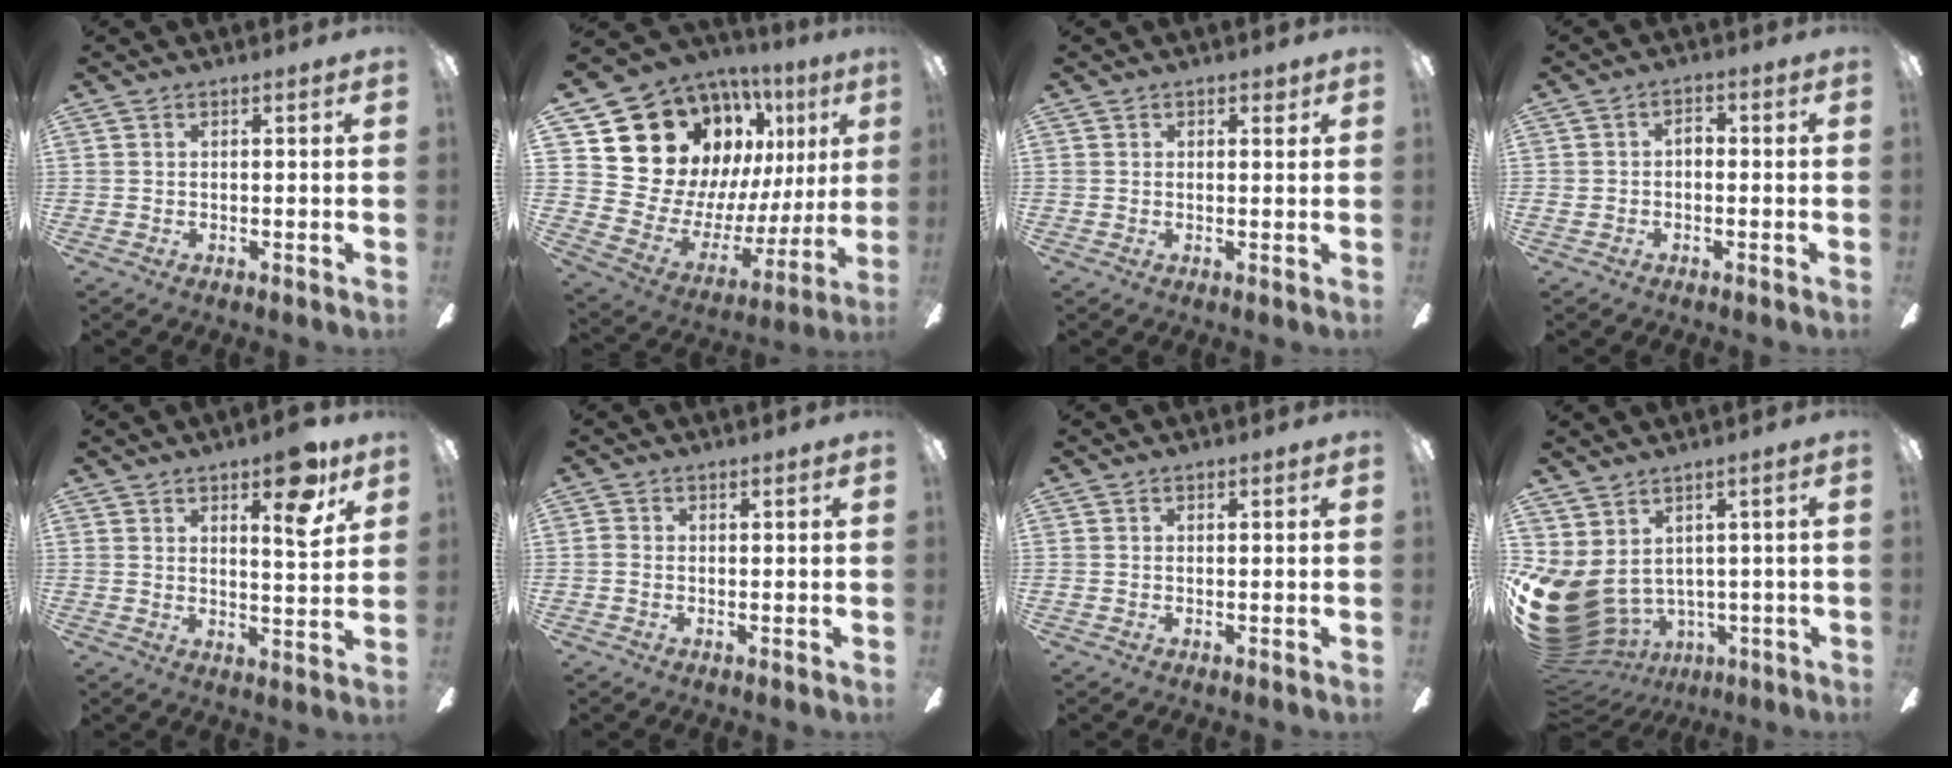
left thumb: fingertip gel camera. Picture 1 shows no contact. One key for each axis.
{"total": 20.4, "fx": 12.0, "fy": 14.7, "fz": 7.5, "tx": -0.154, "ty": -0.098, "tz": 0.253}
{"total": 1.3, "fx": 0.8, "fy": 0.8, "fz": 0.5, "tx": 0.005, "ty": -0.003, "tz": 0.012}
{"total": 2.7, "fx": -0.9, "fy": 1.8, "fz": 1.8, "tx": -0.035, "ty": 0.015, "tz": -0.021}
{"total": 9.4, "fx": 5.7, "fy": 3.1, "fz": 6.8, "tx": -0.081, "ty": -0.029, "tz": 0.089}
{"total": 0.6, "fx": -0.2, "fy": 0.3, "fz": 0.5, "tx": -0.011, "ty": 0.002, "tz": -0.004}
{"total": 0.0}
{"total": 12.5, "fx": -1.1, "fy": 9.5, "fz": 8.1, "tx": -0.190, "ty": -0.018, "tz": -0.007}